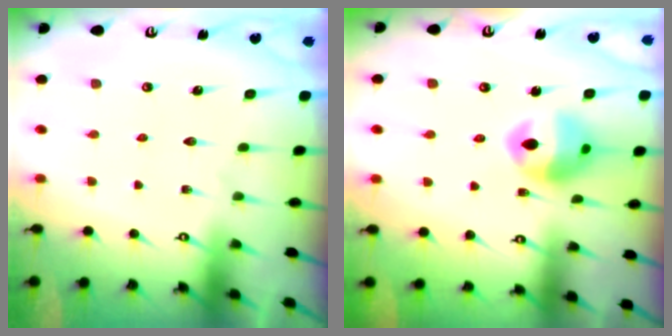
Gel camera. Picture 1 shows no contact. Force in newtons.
{"total": 12.7, "press": 12.6, "slide": 1.3}